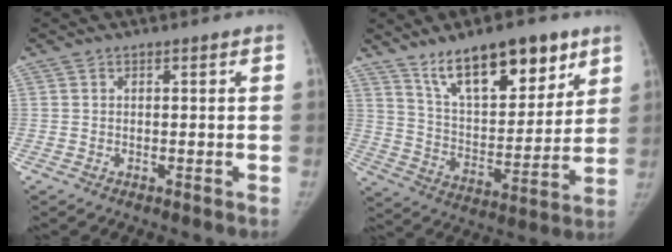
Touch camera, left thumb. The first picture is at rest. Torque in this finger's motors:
{"motor_torque": [1.50, 0.52, 1.27, -1.44, 0.10]}